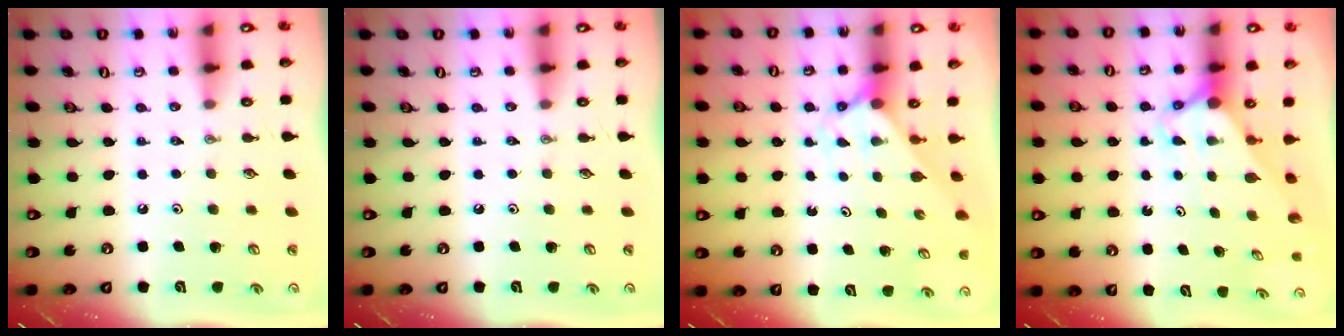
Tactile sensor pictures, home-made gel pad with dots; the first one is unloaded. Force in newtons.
{"total": 0.0}
{"total": 2.1, "press": 2.1, "slide": 0.2}
{"total": 2.6, "press": 2.6, "slide": 0.1}